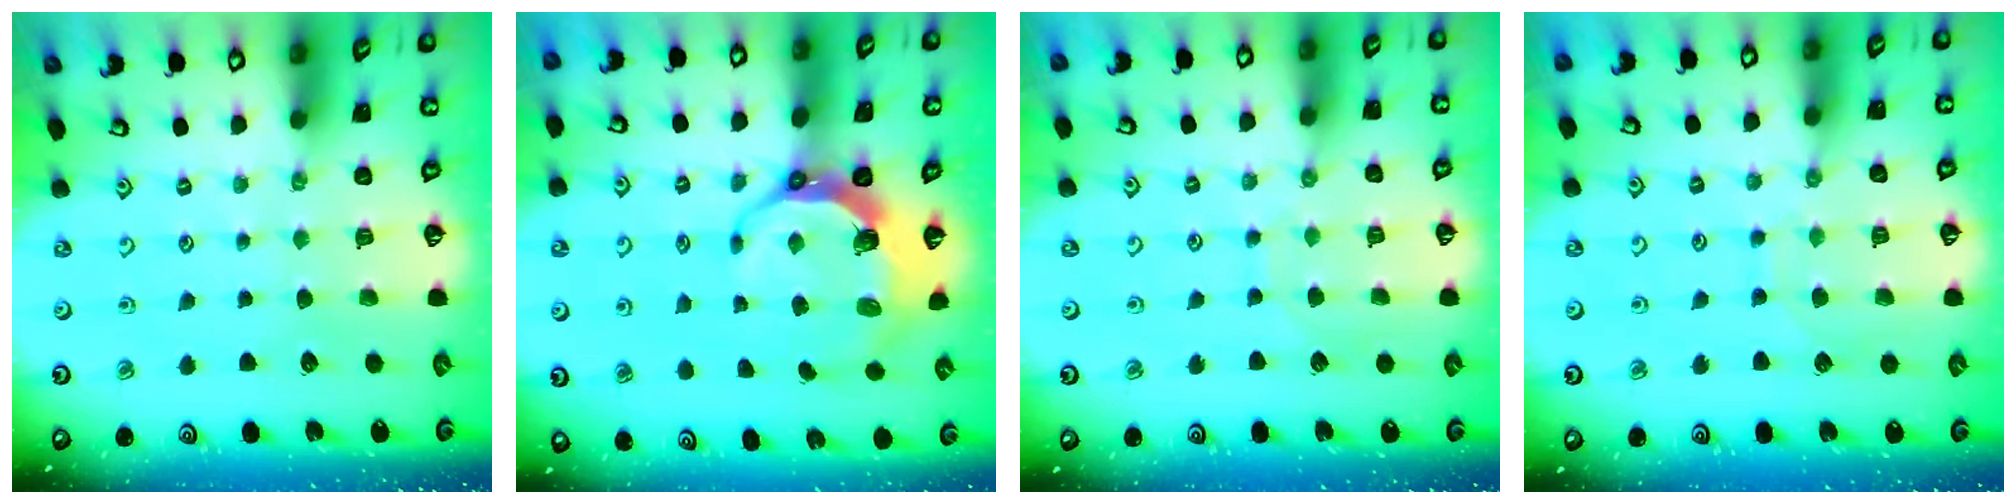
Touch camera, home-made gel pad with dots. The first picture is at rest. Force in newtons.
{"total": 8.1, "press": 6.8, "slide": 4.5}
{"total": 6.4, "press": 6.4, "slide": 0.2}
{"total": 6.4, "press": 6.4, "slide": 0.1}